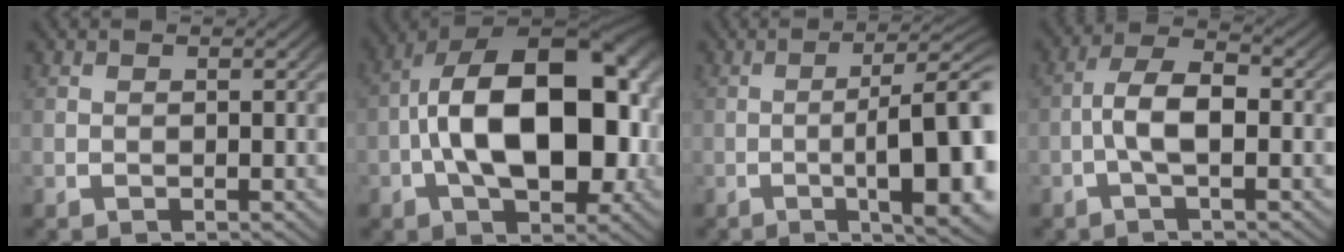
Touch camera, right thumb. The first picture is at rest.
{"total": 19.8, "force": [-0.2, 12.1, 15.7], "torque": [-0.257, -0.038, 0.007]}
{"total": 10.7, "force": [-1.5, 4.1, 9.8], "torque": [-0.152, -0.022, -0.009]}
{"total": 5.3, "force": [-0.6, 2.5, 4.6], "torque": [-0.099, -0.010, -0.012]}